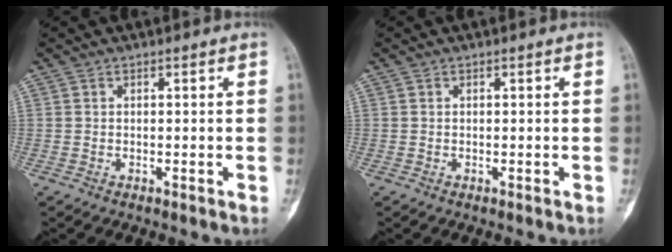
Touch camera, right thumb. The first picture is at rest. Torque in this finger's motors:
{"motor_torque": [-0.04, 0.39, -0.14, 0.04, -0.01]}